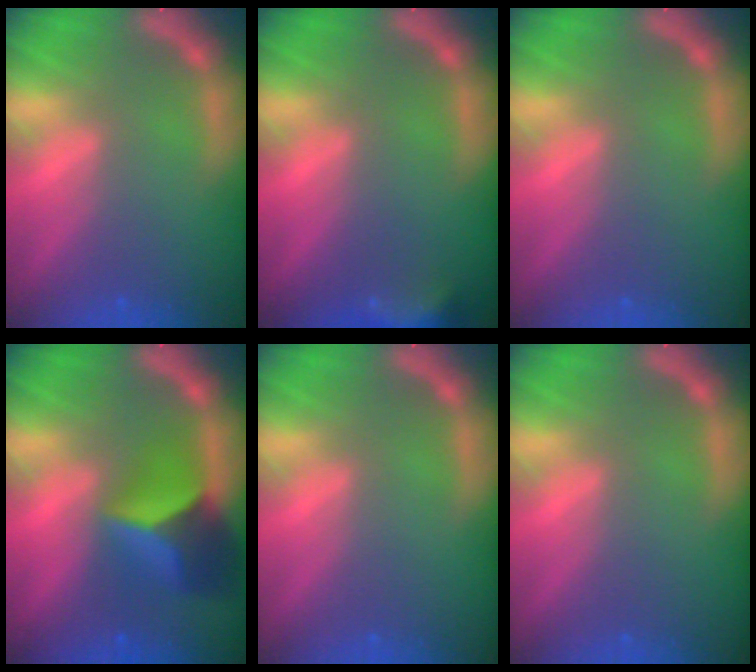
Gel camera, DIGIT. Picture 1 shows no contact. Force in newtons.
{"total": 4.9}
{"total": 0.0}
{"total": 6.9}
{"total": 0.0}
{"total": 0.0}